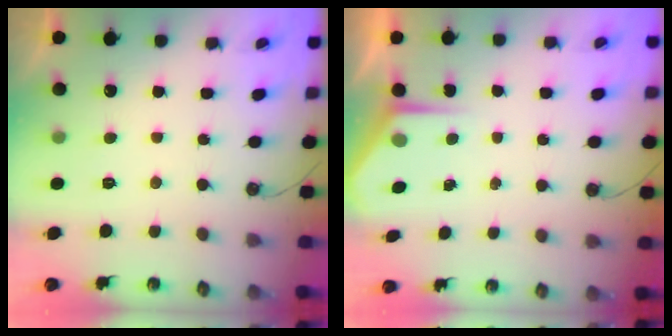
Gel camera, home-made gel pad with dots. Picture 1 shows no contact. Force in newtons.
{"total": 3.5, "press": 3.5, "slide": 0.5}